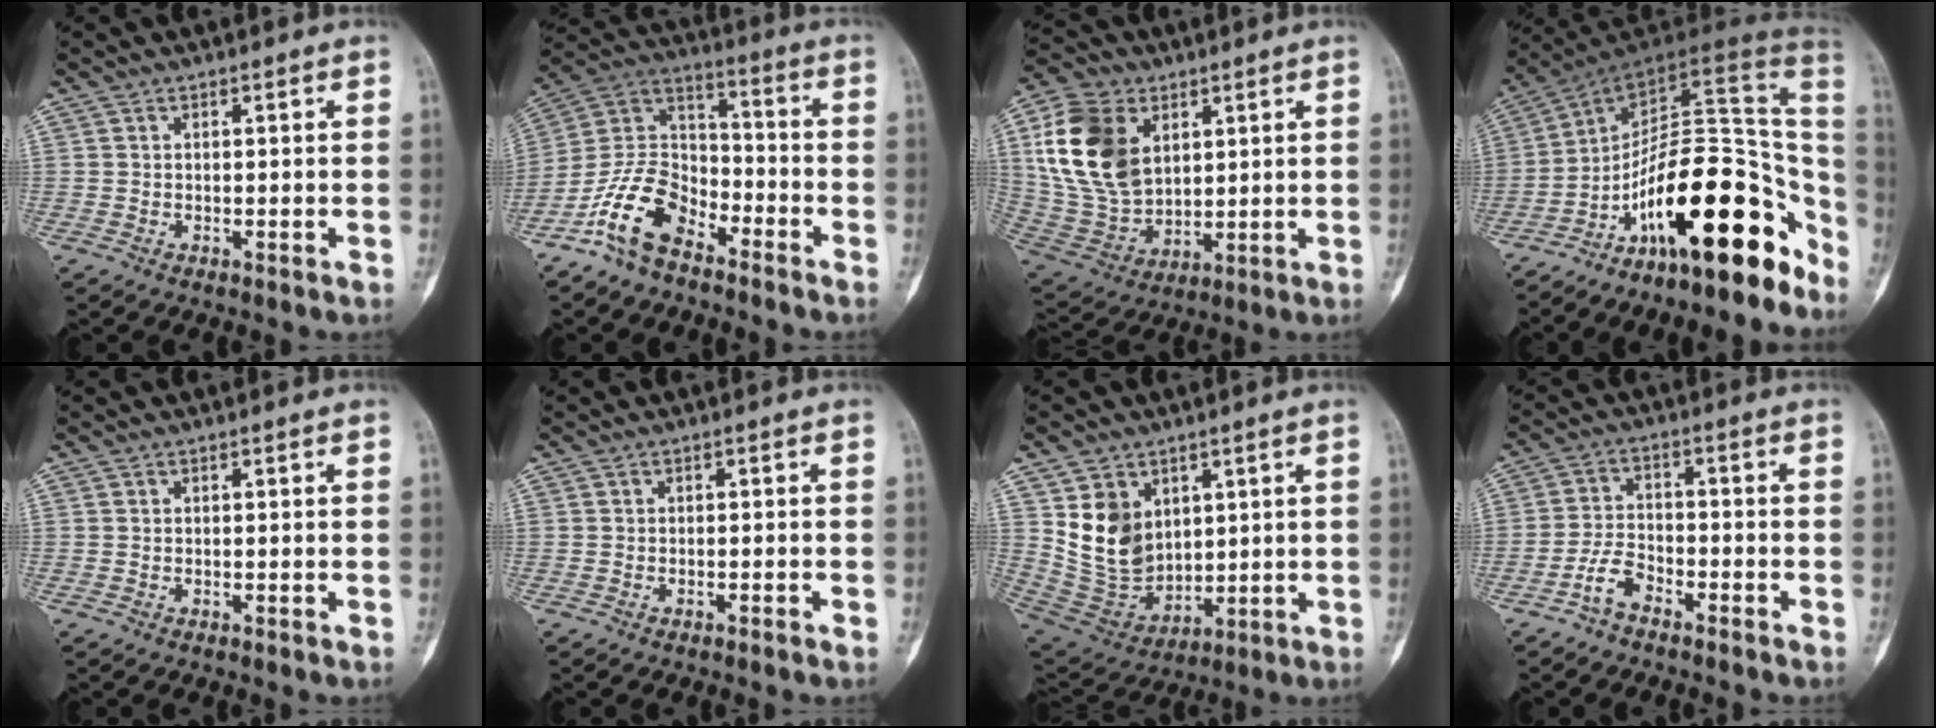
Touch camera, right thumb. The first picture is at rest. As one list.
[{"total": 13.3, "force": [-8.7, 6.9, 7.4], "torque": [-0.139, 0.068, -0.178]}, {"total": 18.5, "force": [5.4, 12.6, 12.5], "torque": [-0.232, -0.013, 0.113]}, {"total": 22.1, "force": [-11.6, 8.2, 17.0], "torque": [-0.174, 0.118, -0.181]}, {"total": 0.0}, {"total": 0.7, "force": [-0.5, 0.0, 0.5], "torque": [-0.015, 0.005, -0.006]}, {"total": 12.4, "force": [4.3, 9.4, 6.8], "torque": [-0.090, -0.032, 0.110]}, {"total": 4.9, "force": [-3.5, 2.2, 2.7], "torque": [-0.054, 0.028, -0.071]}]